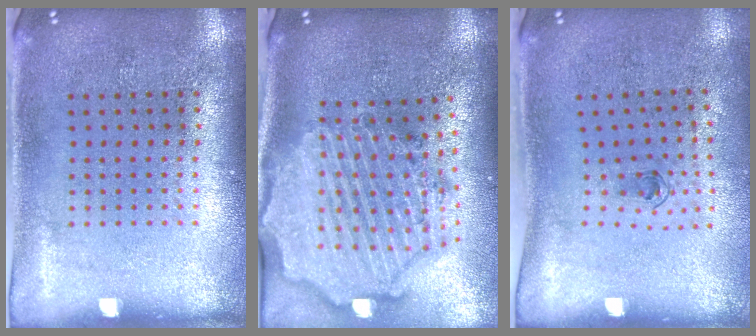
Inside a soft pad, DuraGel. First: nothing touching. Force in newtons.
{"total": 3.6, "press": 3.0, "slide": 2.0}
{"total": 0.7, "press": 0.4, "slide": 0.6}